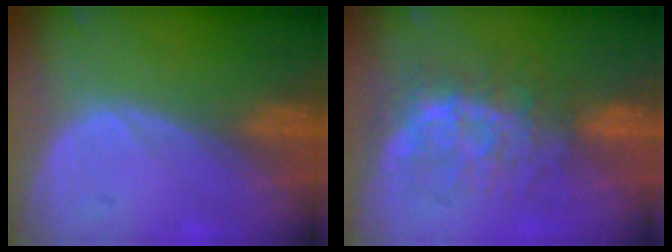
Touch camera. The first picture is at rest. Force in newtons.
{"total": 8.9, "press": 7.5, "slide": 4.7}